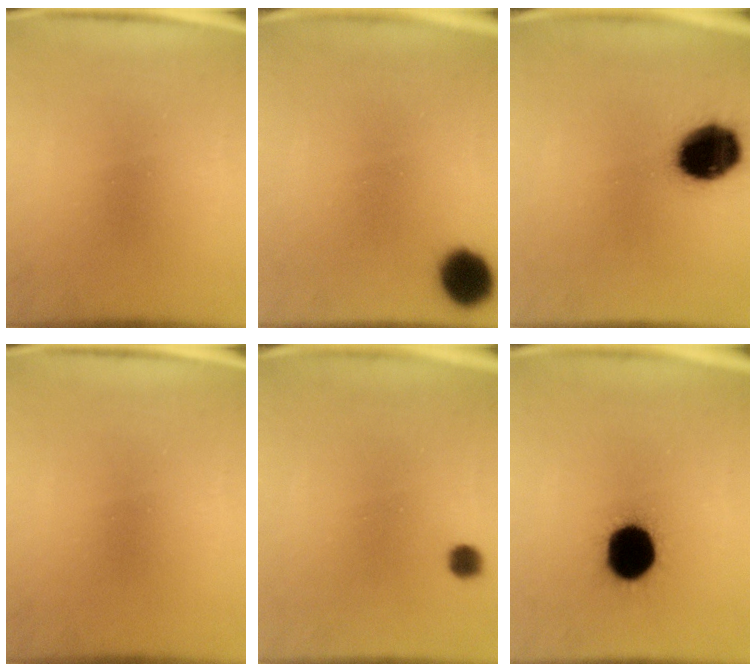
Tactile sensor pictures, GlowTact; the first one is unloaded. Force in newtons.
{"total": 9.3}
{"total": 16.6}
{"total": 0.0}
{"total": 2.6}
{"total": 16.3}